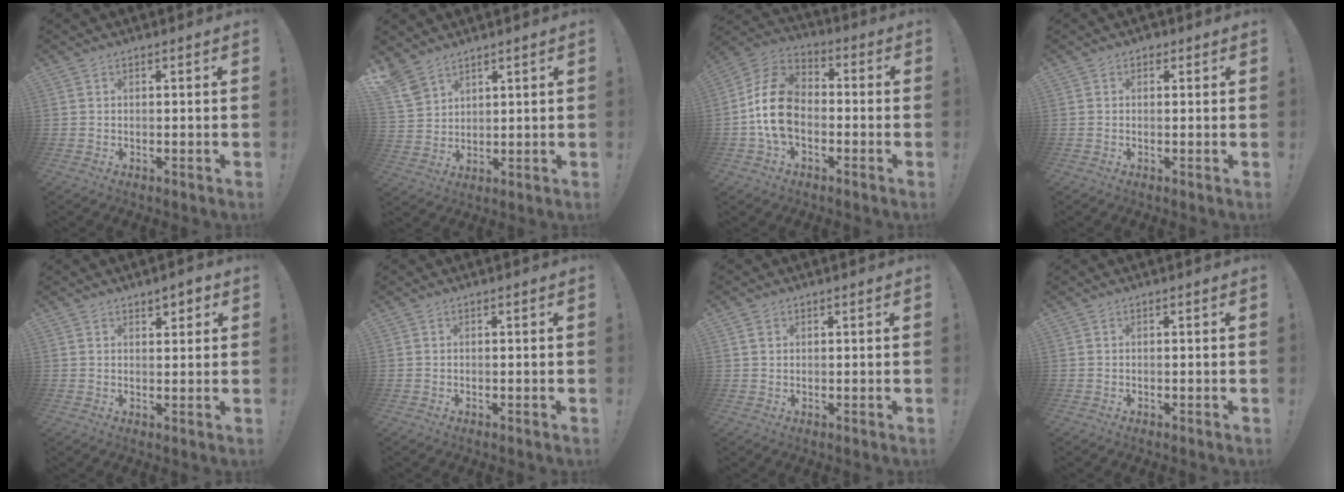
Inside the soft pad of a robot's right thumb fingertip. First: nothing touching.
{"total": 7.4, "force": [5.9, 3.9, 2.3], "torque": [-0.055, -0.032, 0.119]}
{"total": 15.8, "force": [-2.9, 11.3, 10.6], "torque": [-0.200, 0.037, -0.046]}
{"total": 1.5, "force": [1.0, 1.0, 0.6], "torque": [0.003, -0.005, 0.015]}
{"total": 3.0, "force": [2.1, 1.7, 1.3], "torque": [-0.004, -0.013, 0.032]}
{"total": 0.0}
{"total": 1.5, "force": [0.8, 1.1, 0.5], "torque": [-0.008, 0.002, 0.014]}
{"total": 0.0}